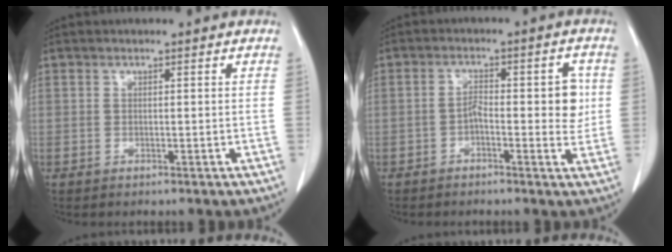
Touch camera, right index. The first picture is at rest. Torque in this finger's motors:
{"motor_torque": [0.06, 0.06, 0.18, 0.00]}